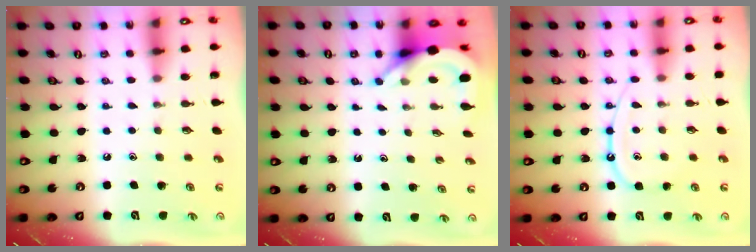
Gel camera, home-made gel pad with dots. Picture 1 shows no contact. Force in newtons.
{"total": 5.4, "press": 5.4, "slide": 0.6}
{"total": 10.7, "press": 10.7, "slide": 1.0}